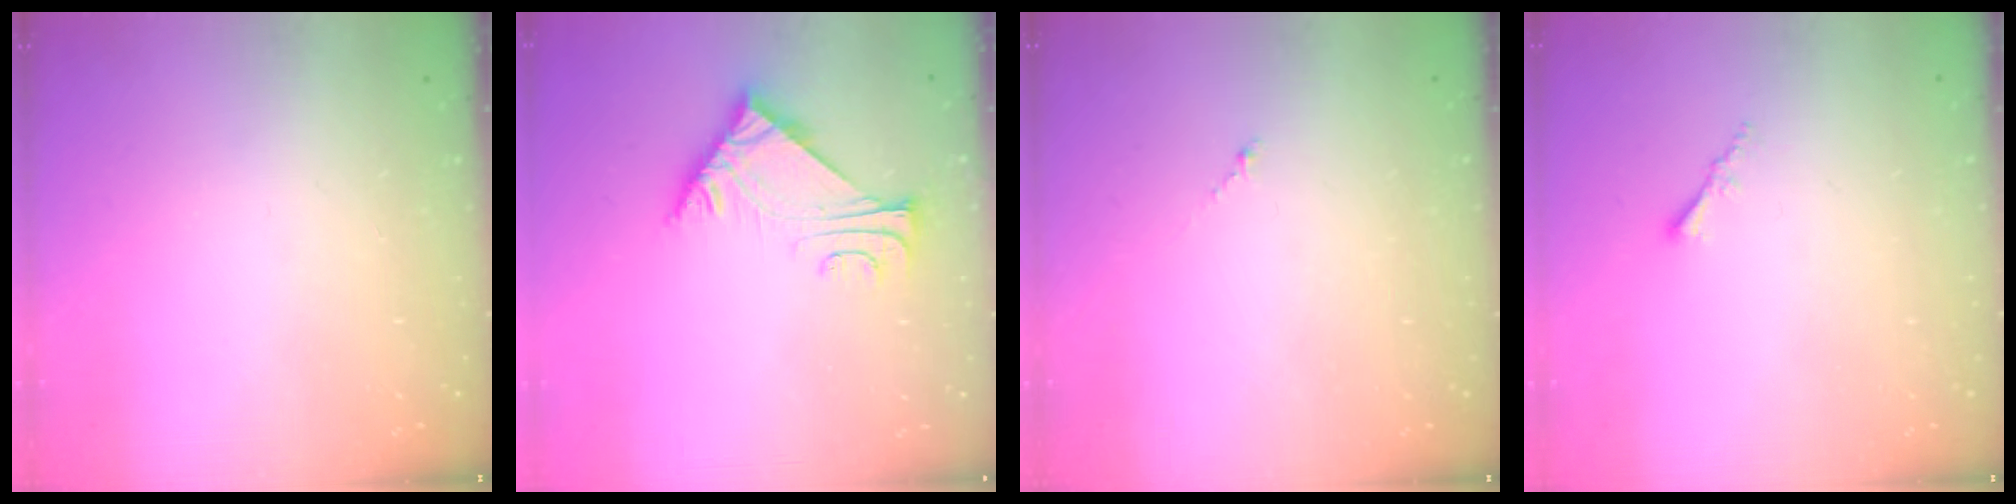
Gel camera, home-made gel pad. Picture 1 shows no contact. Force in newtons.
{"total": 5.7, "press": 5.6, "slide": 0.7}
{"total": 0.7, "press": 0.6, "slide": 0.4}
{"total": 1.5, "press": 1.5, "slide": 0.4}